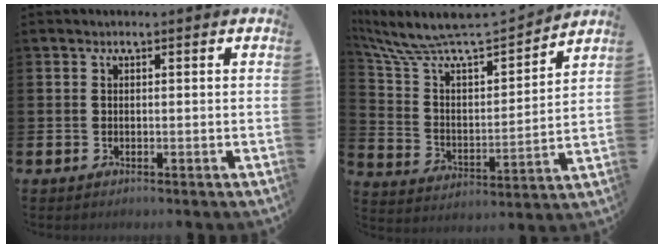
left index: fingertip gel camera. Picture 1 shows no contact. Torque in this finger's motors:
{"motor_torque": [-0.46, -1.68, 0.49, 0.21]}